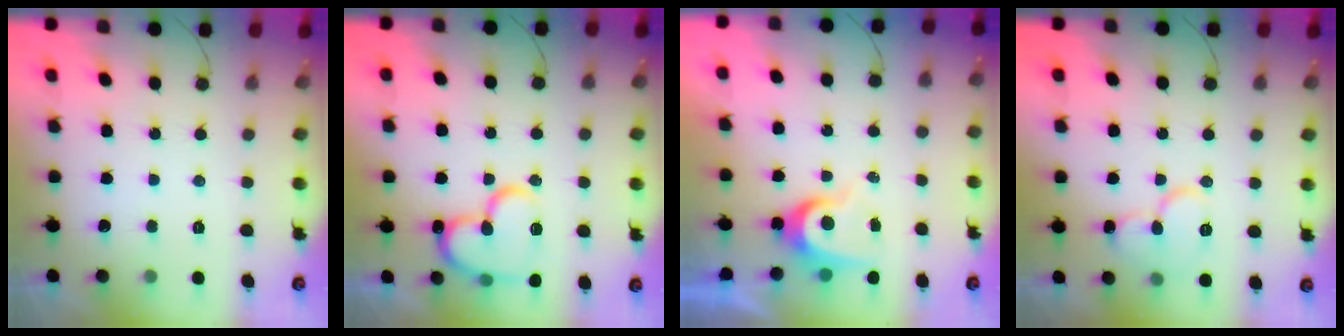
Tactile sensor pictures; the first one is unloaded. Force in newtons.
{"total": 18.5, "press": 18.3, "slide": 2.5}
{"total": 7.7, "press": 7.7, "slide": 0.3}
{"total": 9.8, "press": 9.7, "slide": 1.1}